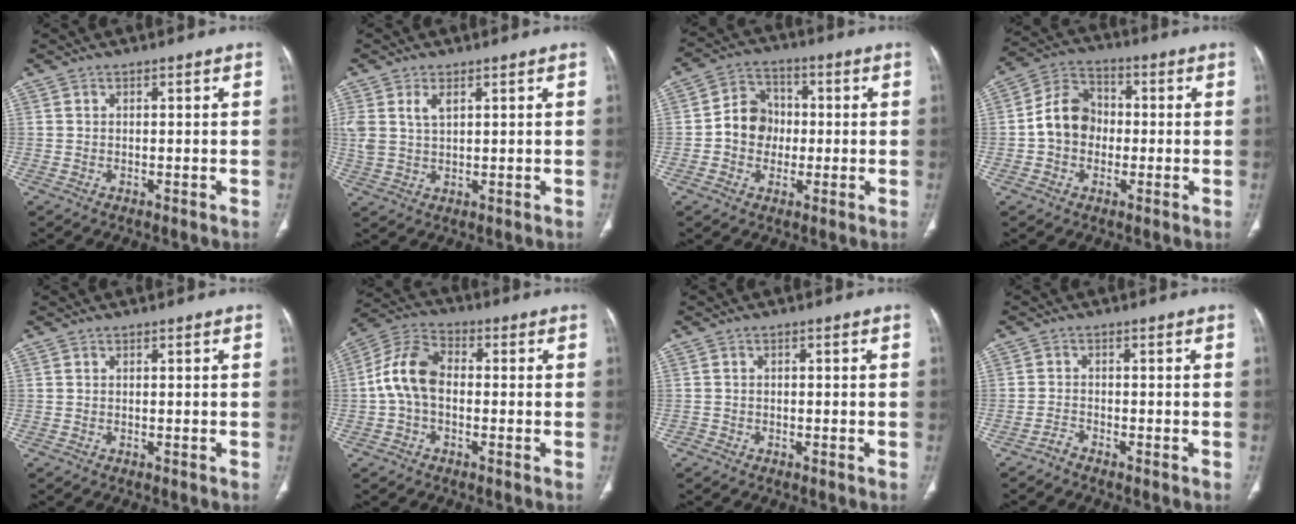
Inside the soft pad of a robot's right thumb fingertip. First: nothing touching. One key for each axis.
{"total": 5.0, "fx": 2.1, "fy": 2.8, "fz": 3.6, "tx": -0.078, "ty": -0.002, "tz": 0.050}
{"total": 8.6, "fx": -0.7, "fy": 7.6, "fz": 4.1, "tx": -0.038, "ty": 0.025, "tz": -0.023}
{"total": 9.7, "fx": -0.8, "fy": 7.9, "fz": 5.6, "tx": -0.084, "ty": 0.032, "tz": -0.027}
{"total": 0.0}
{"total": 9.7, "fx": -0.6, "fy": 6.3, "fz": 7.4, "tx": -0.141, "ty": 0.029, "tz": -0.024}
{"total": 1.0, "fx": -0.6, "fy": 0.8, "fz": 0.0, "tx": 0.006, "ty": 0.005, "tz": -0.017}
{"total": 1.5, "fx": -1.4, "fy": 0.3, "fz": 0.3, "tx": -0.011, "ty": 0.006, "tz": -0.029}